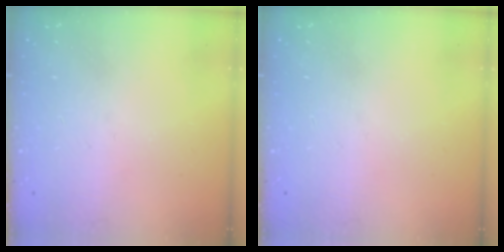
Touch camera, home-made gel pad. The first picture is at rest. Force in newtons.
{"total": 0.0}